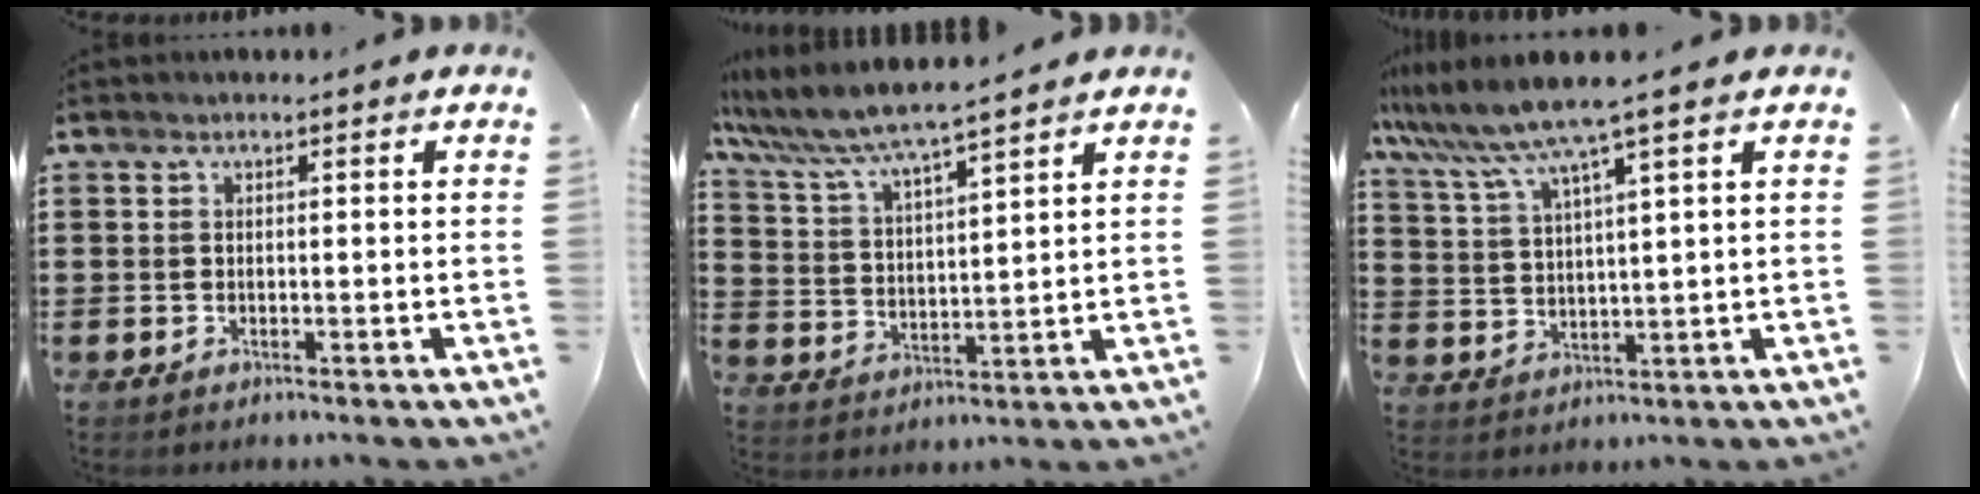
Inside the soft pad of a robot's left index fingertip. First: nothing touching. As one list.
[{"total": 6.0, "force": [5.4, -0.1, 2.4], "torque": [-0.073, -0.032, 0.090]}, {"total": 7.0, "force": [5.4, -0.4, 4.4], "torque": [-0.111, -0.031, 0.088]}]